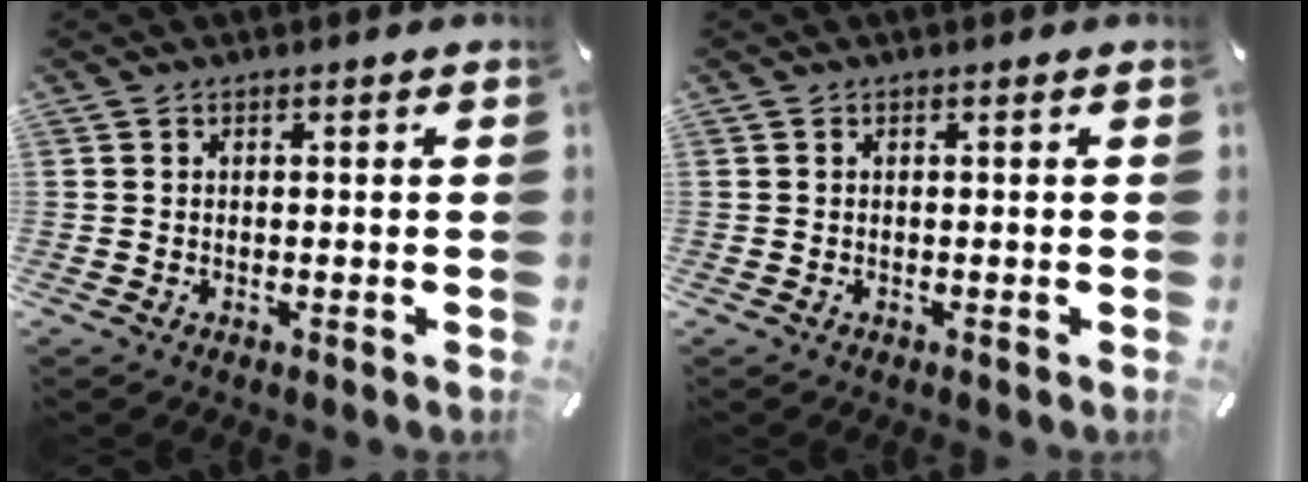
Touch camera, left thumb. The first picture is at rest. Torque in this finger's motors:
{"motor_torque": [0.03, 0.00, 0.04, 0.04, 0.00]}